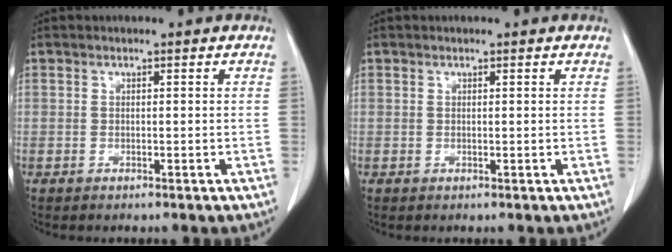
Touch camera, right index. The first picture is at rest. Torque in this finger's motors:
{"motor_torque": [-0.18, 0.19, 0.00, -0.01]}